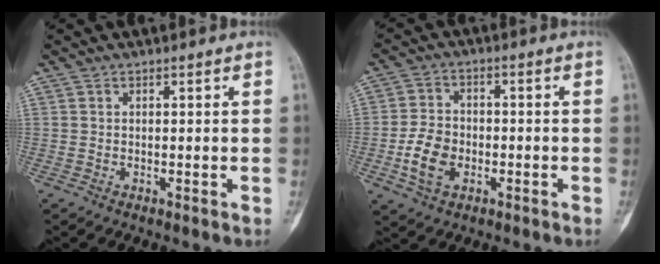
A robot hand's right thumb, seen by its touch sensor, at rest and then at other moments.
{"total": 7.7, "force": [-2.4, 5.3, 5.0], "torque": [-0.091, 0.011, -0.046]}